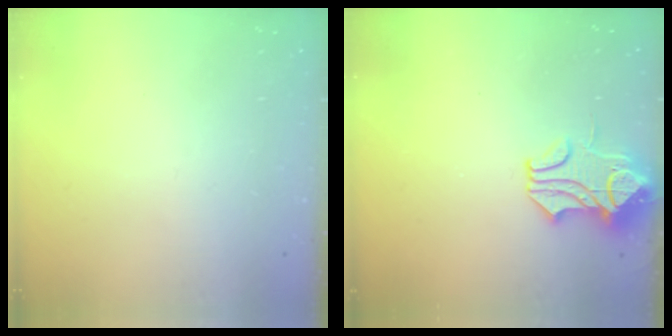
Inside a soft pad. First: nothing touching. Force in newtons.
{"total": 1.6, "press": 0.8, "slide": 1.4}